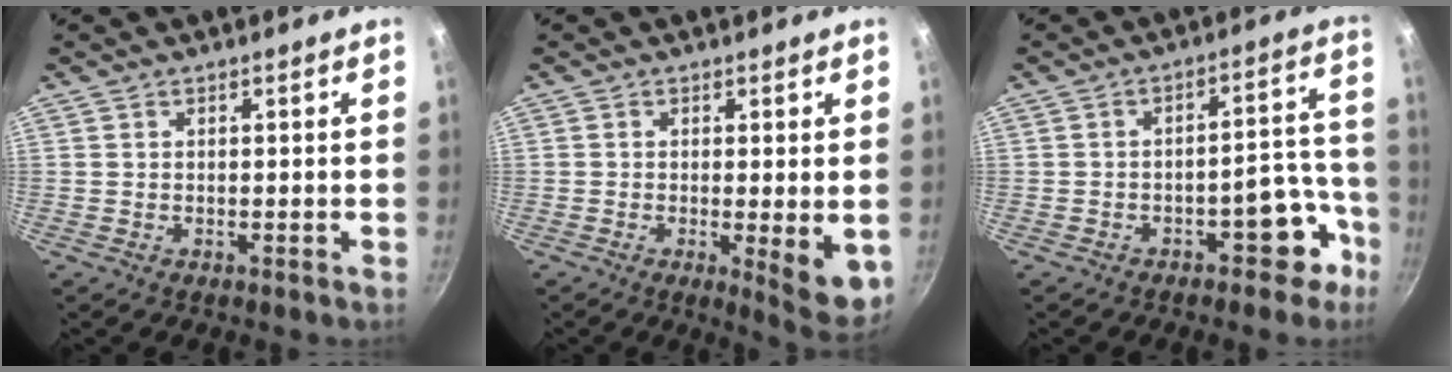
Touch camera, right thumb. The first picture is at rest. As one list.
[{"total": 7.6, "force": [-1.0, 1.7, 7.3], "torque": [-0.093, -0.014, -0.008]}, {"total": 8.7, "force": [-4.8, 4.5, 5.5], "torque": [-0.018, 0.074, -0.054]}]